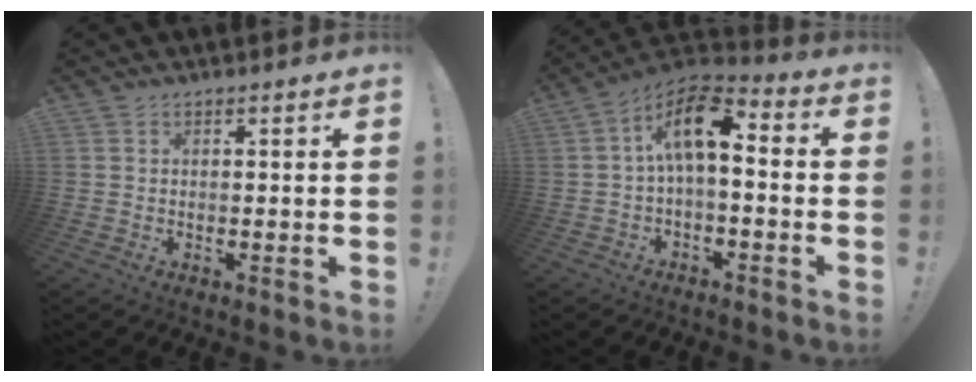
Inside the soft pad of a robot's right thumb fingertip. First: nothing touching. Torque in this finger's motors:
{"motor_torque": [0.45, 0.96, 1.29, -0.11, 0.07]}